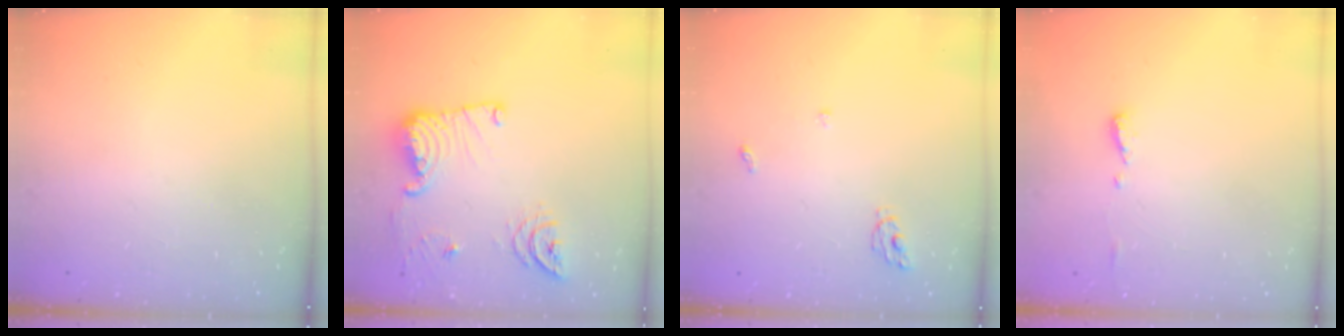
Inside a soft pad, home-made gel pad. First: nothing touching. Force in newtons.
{"total": 15.7, "press": 15.5, "slide": 2.6}
{"total": 4.6, "press": 4.6, "slide": 0.5}
{"total": 4.9, "press": 4.9, "slide": 0.6}